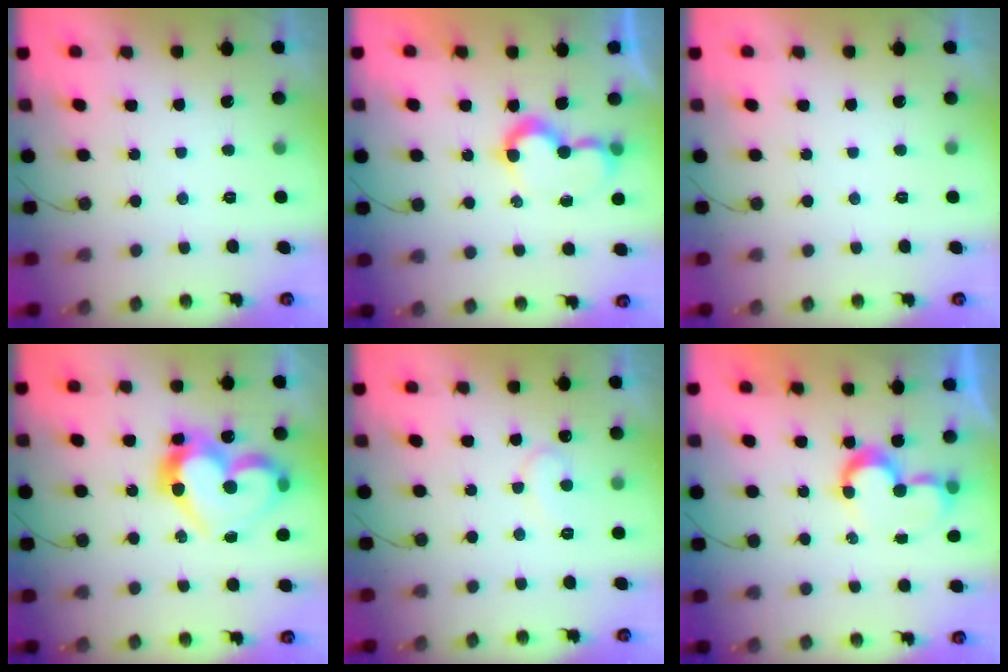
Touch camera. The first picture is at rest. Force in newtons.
{"total": 8.2, "press": 8.1, "slide": 0.7}
{"total": 0.0}
{"total": 19.3, "press": 19.1, "slide": 2.5}
{"total": 7.5, "press": 7.5, "slide": 0.4}
{"total": 7.9, "press": 7.9, "slide": 0.2}